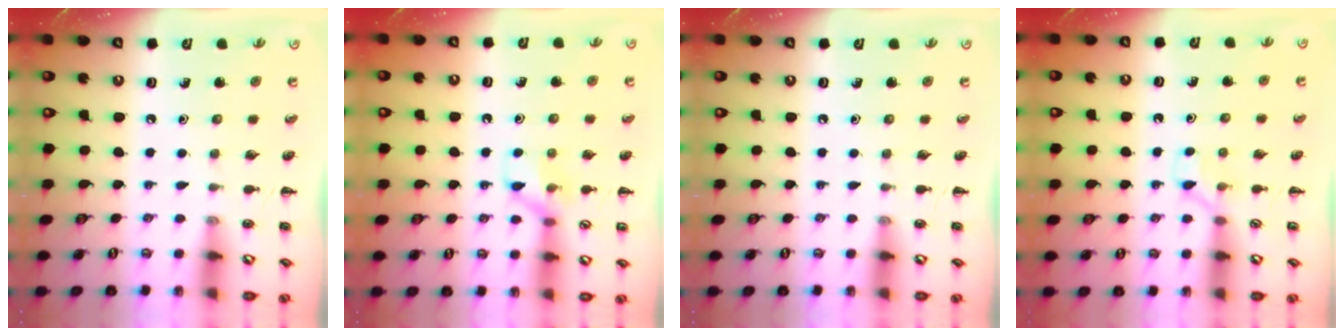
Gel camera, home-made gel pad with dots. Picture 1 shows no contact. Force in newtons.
{"total": 7.7, "press": 7.7, "slide": 0.6}
{"total": 0.0}
{"total": 3.4, "press": 3.1, "slide": 1.3}